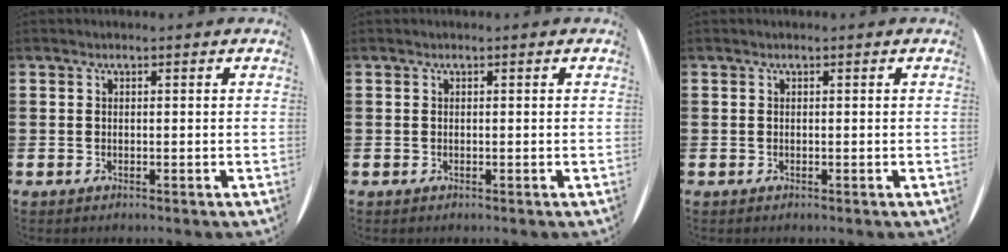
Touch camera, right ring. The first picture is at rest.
{"total": 0.0}
{"total": 0.0}